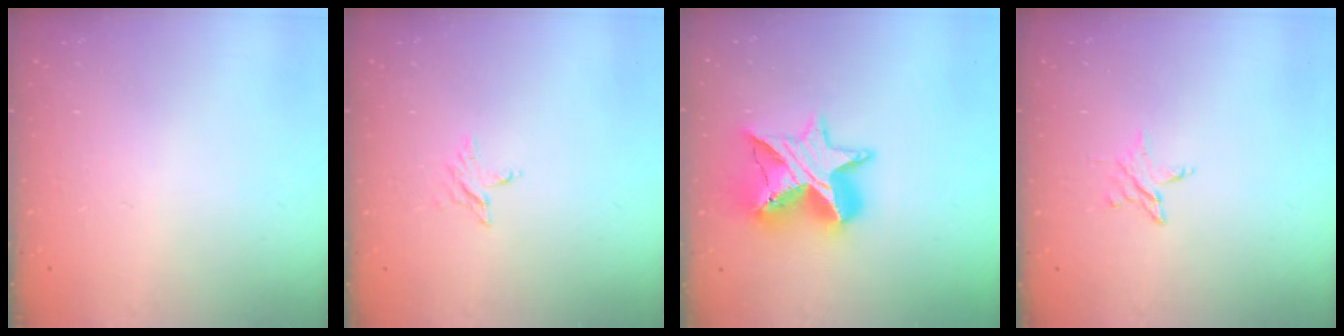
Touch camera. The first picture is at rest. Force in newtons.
{"total": 2.4, "press": 2.4, "slide": 0.2}
{"total": 16.2, "press": 16.2, "slide": 1.2}
{"total": 3.3, "press": 3.3, "slide": 0.3}